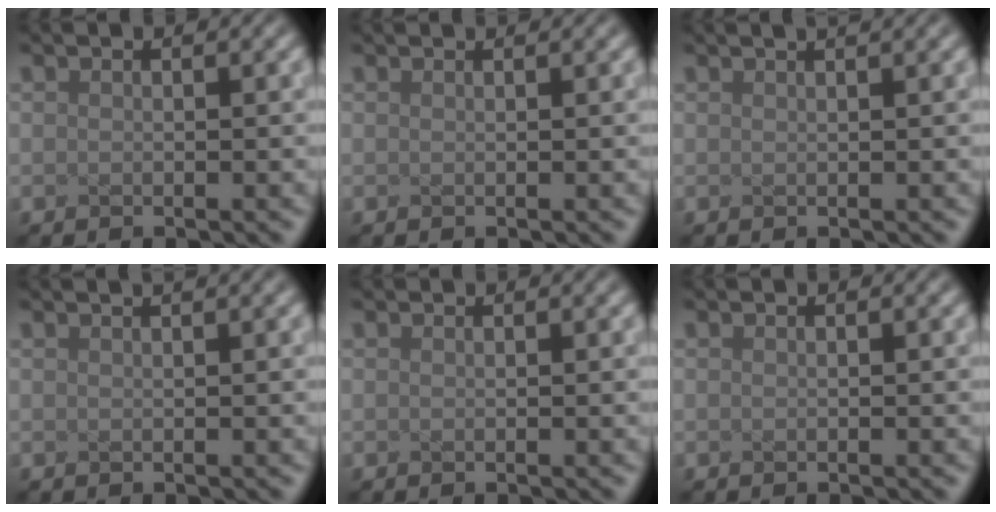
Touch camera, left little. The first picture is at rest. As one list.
[{"total": 0.7, "force": [0.7, 0.2, 0.2], "torque": [-0.001, -0.001, 0.002]}, {"total": 2.4, "force": [1.6, 1.0, 1.5], "torque": [0.002, 0.014, -0.010]}, {"total": 2.1, "force": [1.3, 0.8, 1.4], "torque": [0.001, 0.008, -0.009]}, {"total": 0.0}, {"total": 0.0}]